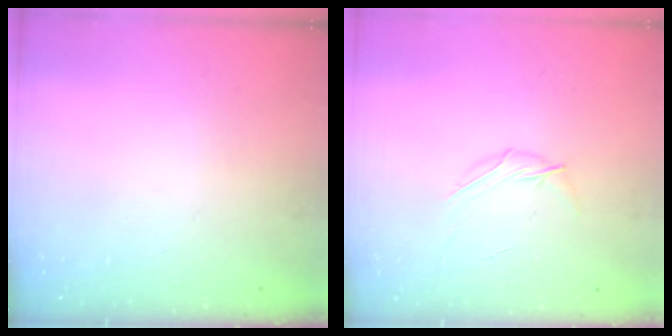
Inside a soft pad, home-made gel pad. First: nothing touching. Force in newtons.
{"total": 5.7, "press": 5.6, "slide": 0.7}